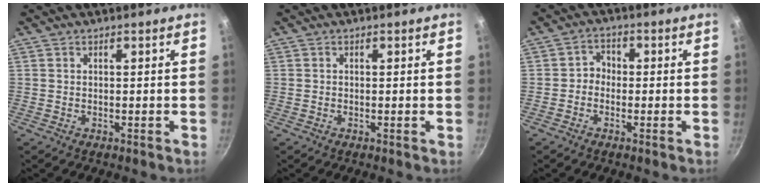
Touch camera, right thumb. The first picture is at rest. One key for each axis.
{"total": 0.0}
{"total": 3.0, "fx": -0.8, "fy": 2.6, "fz": 1.3, "tx": -0.002, "ty": 0.017, "tz": -0.024}